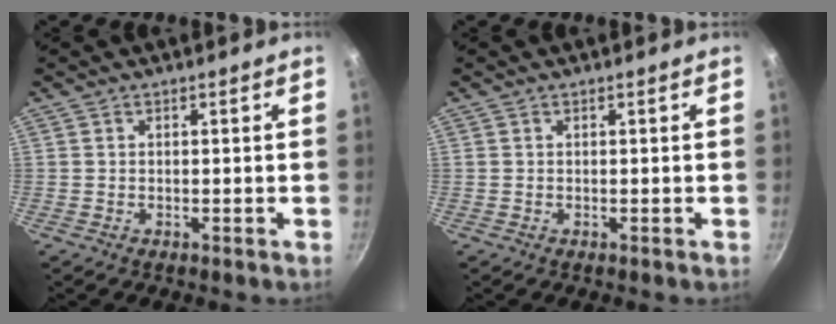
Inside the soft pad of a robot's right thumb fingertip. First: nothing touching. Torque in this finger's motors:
{"motor_torque": [0.12, 0.06, -0.01, 0.43, 0.01]}